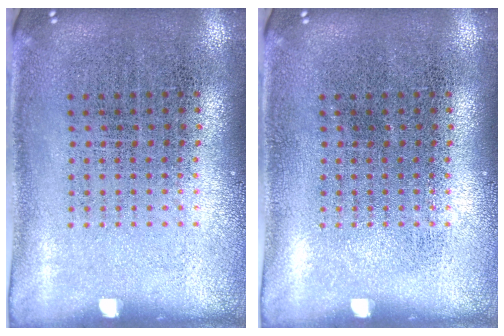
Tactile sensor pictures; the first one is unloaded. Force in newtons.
{"total": 0.0}